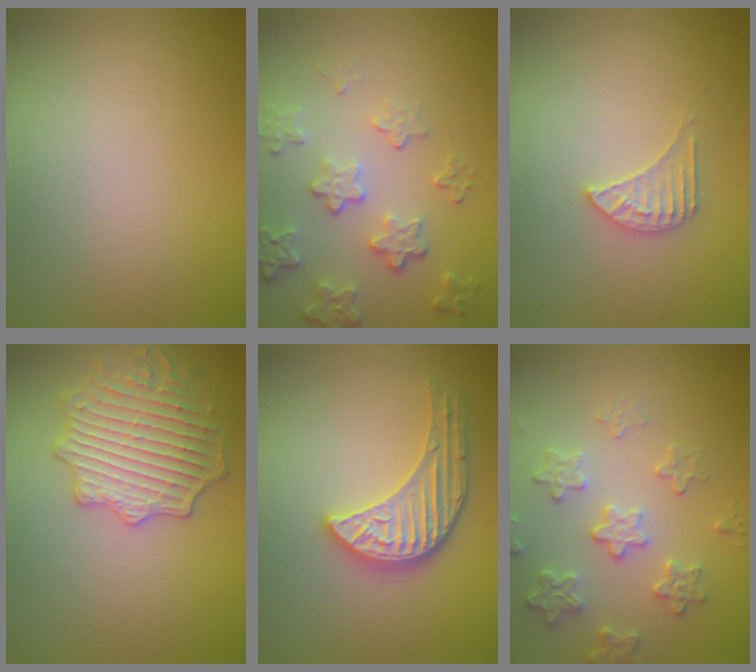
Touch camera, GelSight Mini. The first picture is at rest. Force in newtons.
{"total": 4.1, "press": 3.2, "slide": 2.6}
{"total": 2.1, "press": 2.0, "slide": 0.4}
{"total": 3.9, "press": 3.9, "slide": 0.1}
{"total": 3.9, "press": 3.5, "slide": 1.6}
{"total": 3.1, "press": 3.0, "slide": 0.5}